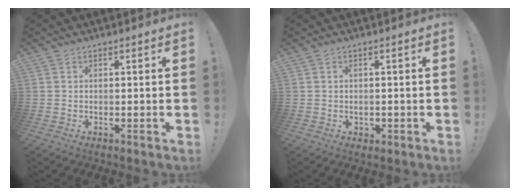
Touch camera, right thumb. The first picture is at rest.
{"total": 1.0, "force": [0.2, 1.0, 0.3], "torque": [0.004, -0.005, 0.001]}